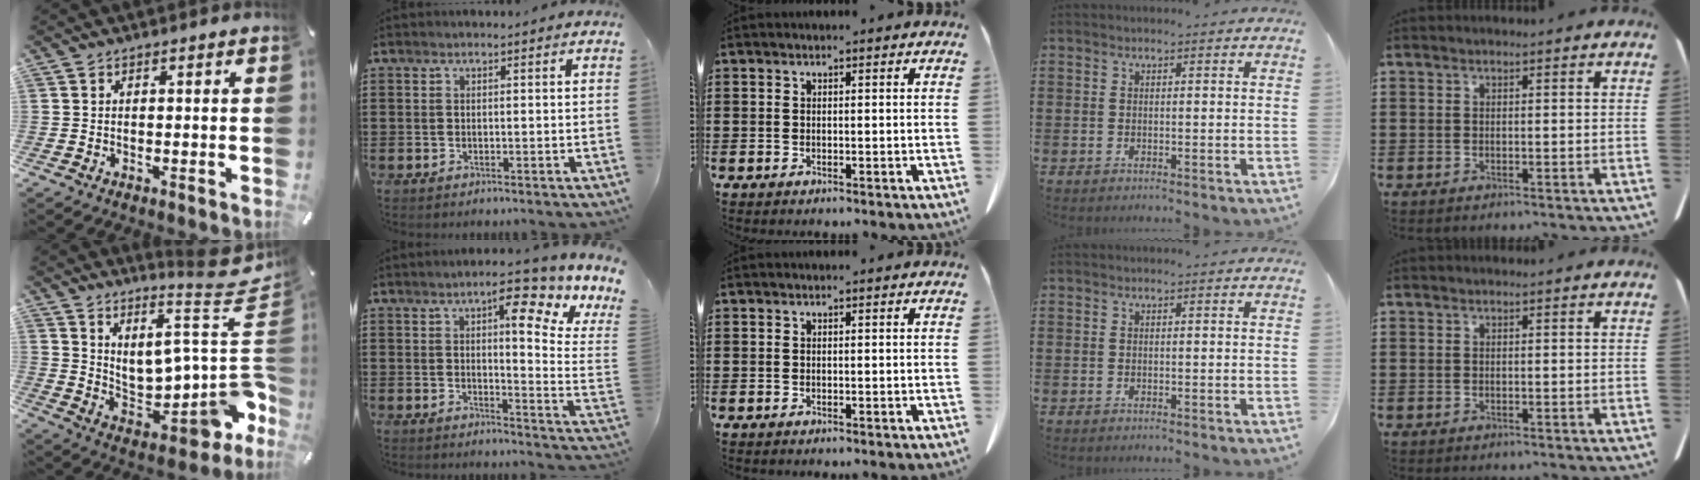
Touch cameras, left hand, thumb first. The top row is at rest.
{"thumb": {"total": 16.0, "force": [6.3, 6.6, 13.1], "torque": [-0.148, -0.102, 0.098]}, "index": {"total": 10.3, "force": [6.9, 1.4, 7.5], "torque": [-0.112, -0.044, 0.104]}}